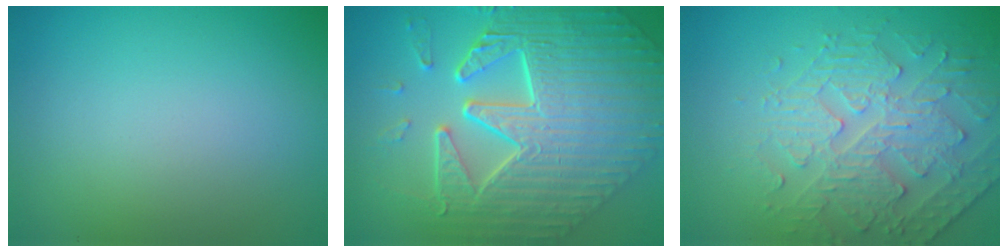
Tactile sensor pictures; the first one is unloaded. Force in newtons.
{"total": 10.6, "press": 7.3, "slide": 7.6}
{"total": 4.4, "press": 3.9, "slide": 2.1}